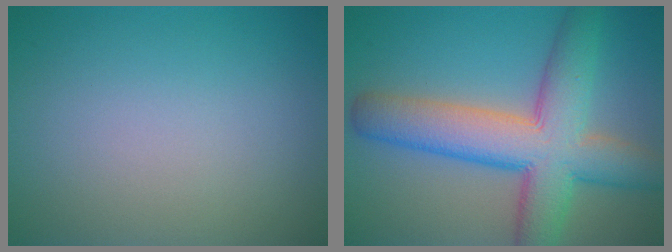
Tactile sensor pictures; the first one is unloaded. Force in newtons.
{"total": 9.5, "press": 9.5, "slide": 0.4}